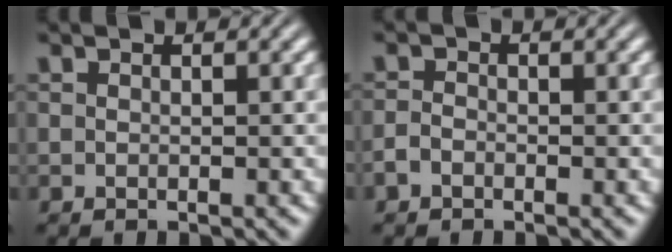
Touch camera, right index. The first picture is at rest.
{"total": 1.1, "force": [-1.1, -0.2, 0.1], "torque": [0.003, -0.008, -0.016]}